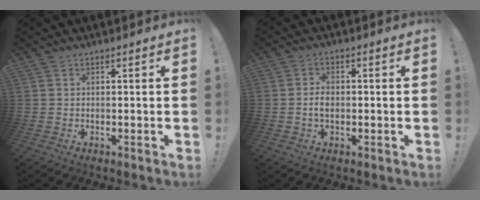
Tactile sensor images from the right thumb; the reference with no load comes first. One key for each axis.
{"total": 3.5, "fx": -0.3, "fy": 2.2, "fz": 2.7, "tx": -0.035, "ty": 0.004, "tz": -0.008}